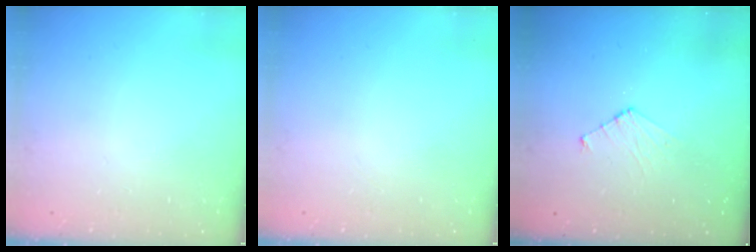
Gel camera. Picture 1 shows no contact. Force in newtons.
{"total": 0.0}
{"total": 4.8, "press": 4.7, "slide": 0.6}